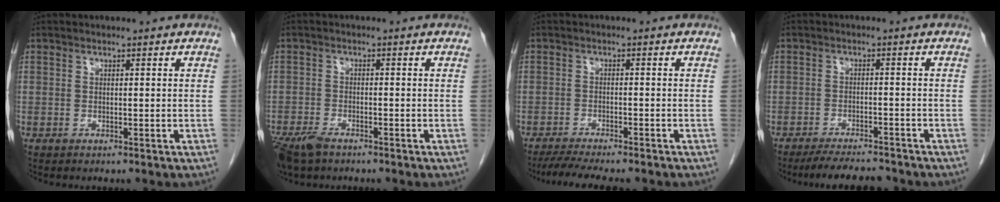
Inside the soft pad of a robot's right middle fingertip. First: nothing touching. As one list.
[{"total": 6.3, "force": [-4.6, 2.5, 3.4], "torque": [-0.066, -0.011, -0.081]}, {"total": 9.0, "force": [-7.8, 1.1, 4.4], "torque": [-0.063, -0.012, -0.119]}, {"total": 7.4, "force": [-6.8, 1.1, 2.6], "torque": [-0.038, -0.009, -0.107]}]